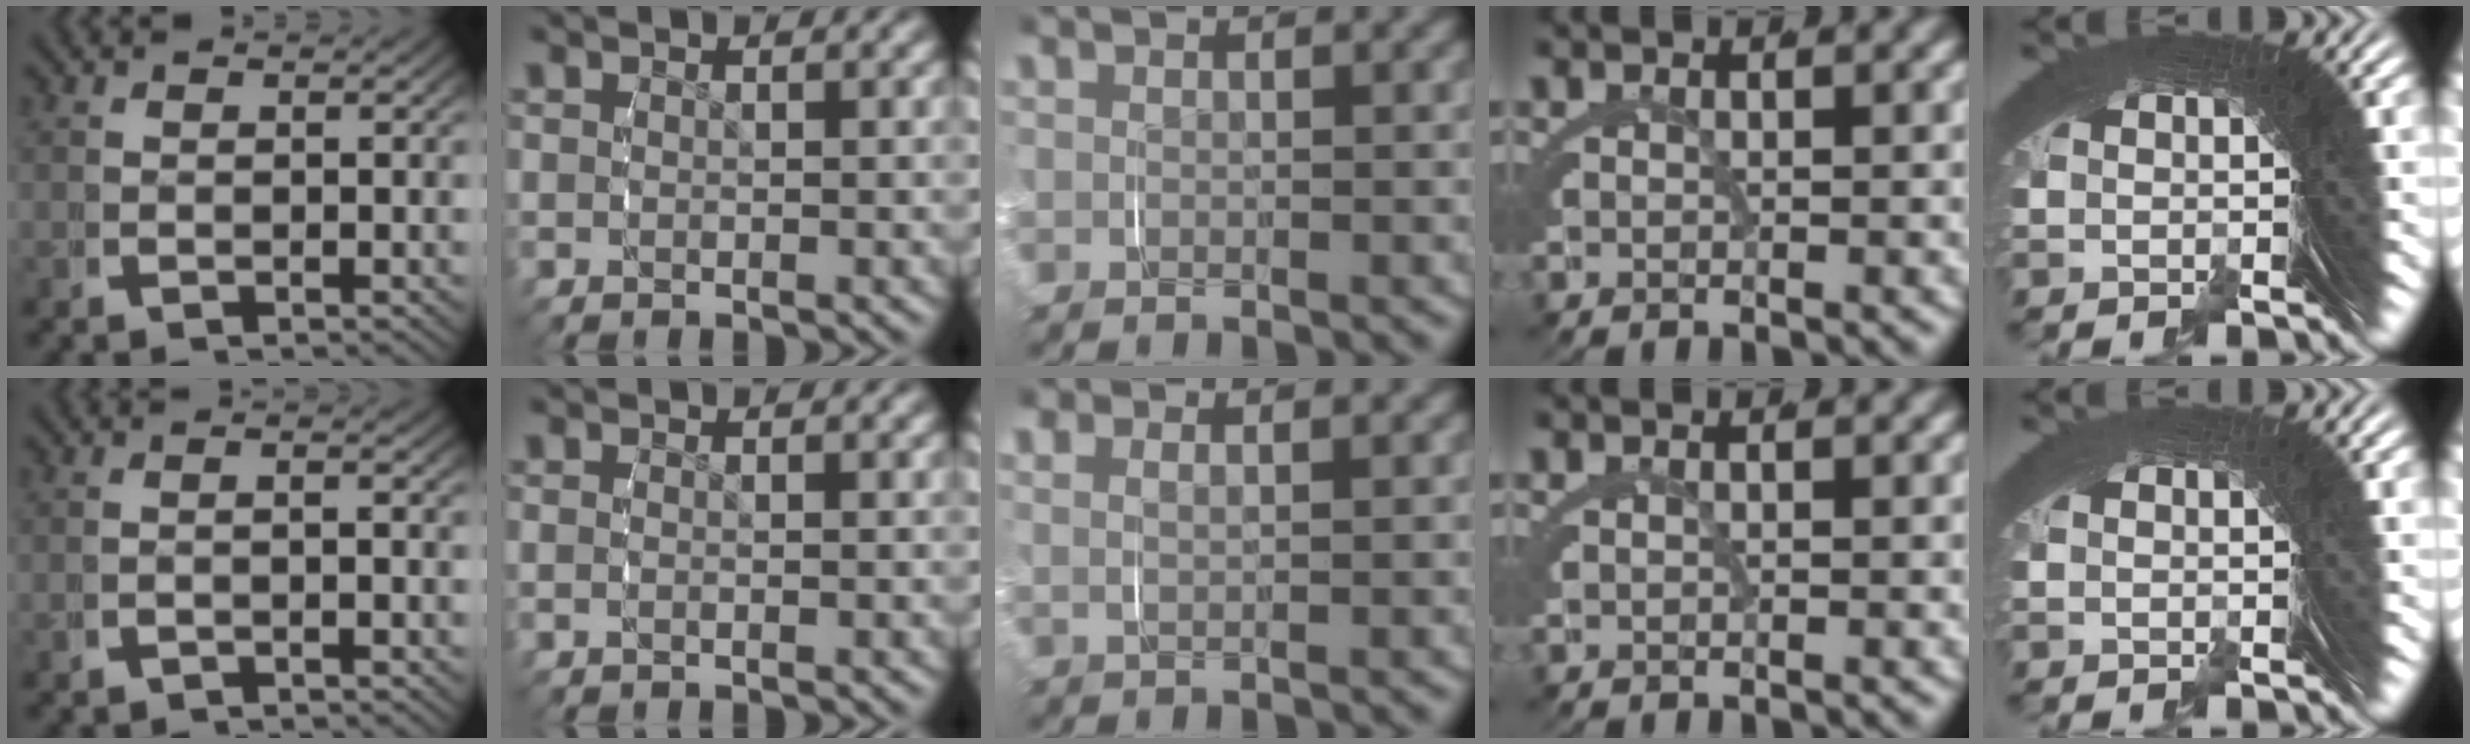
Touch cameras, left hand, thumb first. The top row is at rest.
{"thumb": {"total": 1.1, "force": [-0.9, 0.0, 0.7], "torque": [-0.013, 0.004, -0.011]}, "index": {"total": 0.6, "force": [-0.4, 0.1, 0.4], "torque": [-0.012, -0.002, -0.008]}, "middle": {"total": 1.3, "force": [0.9, 0.2, 1.0], "torque": [-0.021, 0.003, 0.022]}, "ring": {"total": 0.7, "force": [0.2, 0.5, 0.5], "torque": [-0.012, 0.002, 0.004]}, "little": {"total": 0.7, "force": [0.0, -0.4, -0.5], "torque": [0.012, 0.004, 0.001]}}